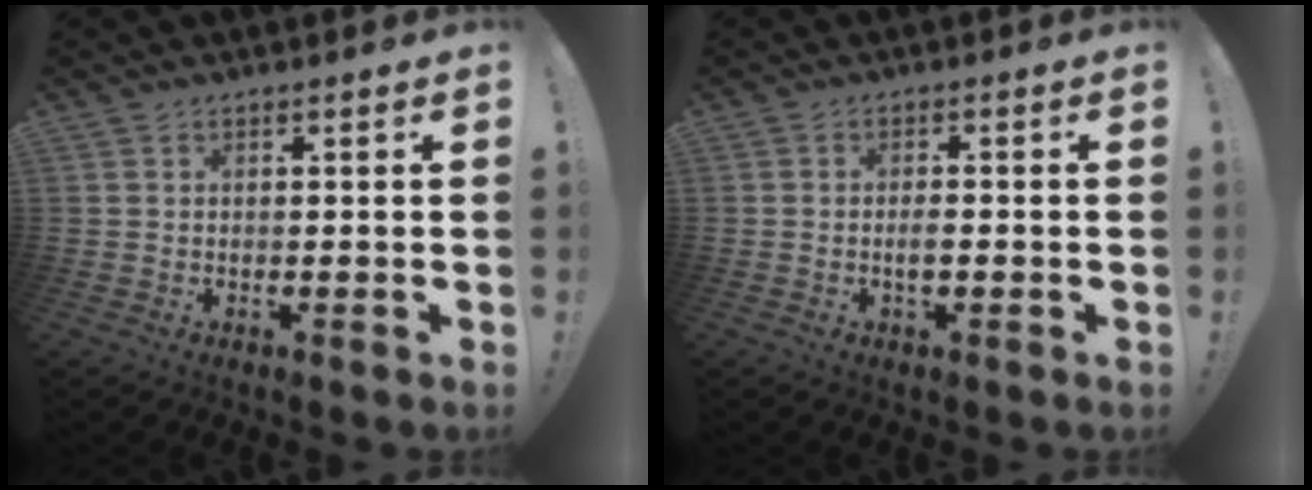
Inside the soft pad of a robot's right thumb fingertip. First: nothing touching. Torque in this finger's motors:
{"motor_torque": [-0.29, 0.30, 0.40, -0.24, 0.00]}